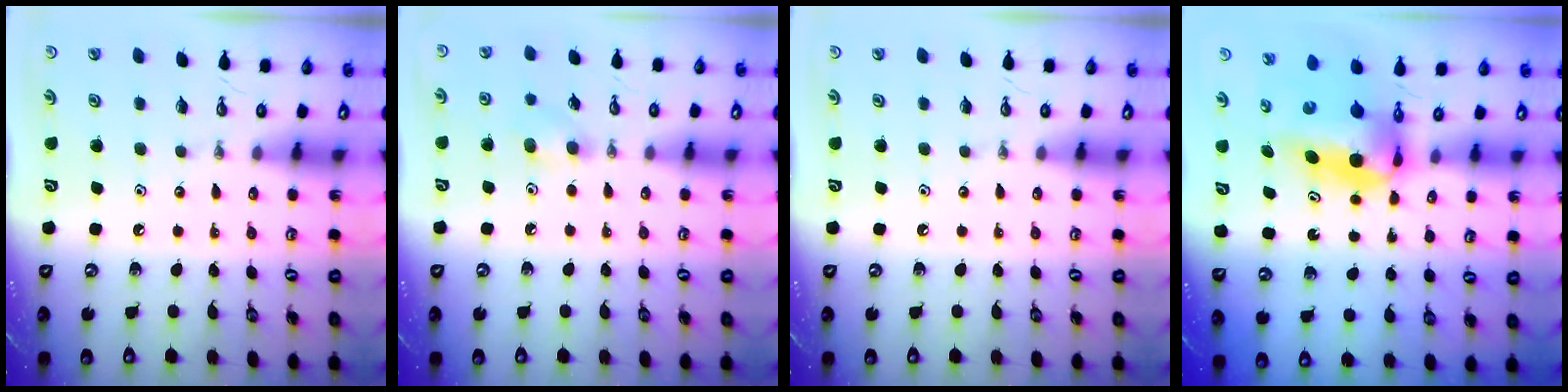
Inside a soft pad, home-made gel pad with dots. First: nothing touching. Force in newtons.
{"total": 5.8, "press": 5.6, "slide": 1.5}
{"total": 0.0}
{"total": 8.0, "press": 7.4, "slide": 2.9}